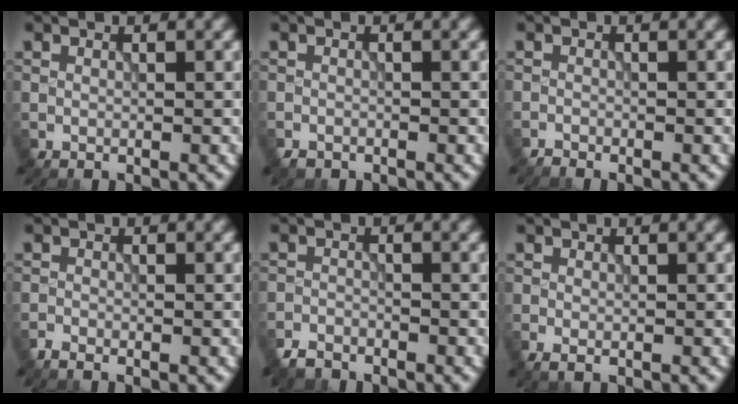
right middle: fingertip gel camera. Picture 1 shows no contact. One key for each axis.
{"total": 1.0, "fx": -0.8, "fy": 0.4, "fz": 0.0, "tx": 0.002, "ty": -0.003, "tz": -0.017}
{"total": 0.8, "fx": -0.8, "fy": 0.0, "fz": -0.1, "tx": 0.004, "ty": -0.001, "tz": -0.019}
{"total": 0.8, "fx": -0.8, "fy": 0.1, "fz": 0.2, "tx": -0.004, "ty": -0.002, "tz": -0.020}
{"total": 2.4, "fx": -2.2, "fy": 0.8, "fz": 0.3, "tx": -0.005, "ty": -0.003, "tz": -0.049}
{"total": 0.8, "fx": -0.3, "fy": 0.4, "fz": 0.6, "tx": -0.014, "ty": -0.005, "tz": -0.006}